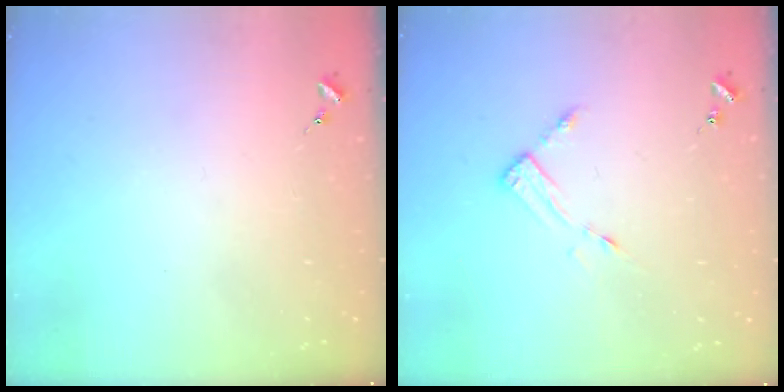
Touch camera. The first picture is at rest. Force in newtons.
{"total": 3.5, "press": 3.5, "slide": 0.4}